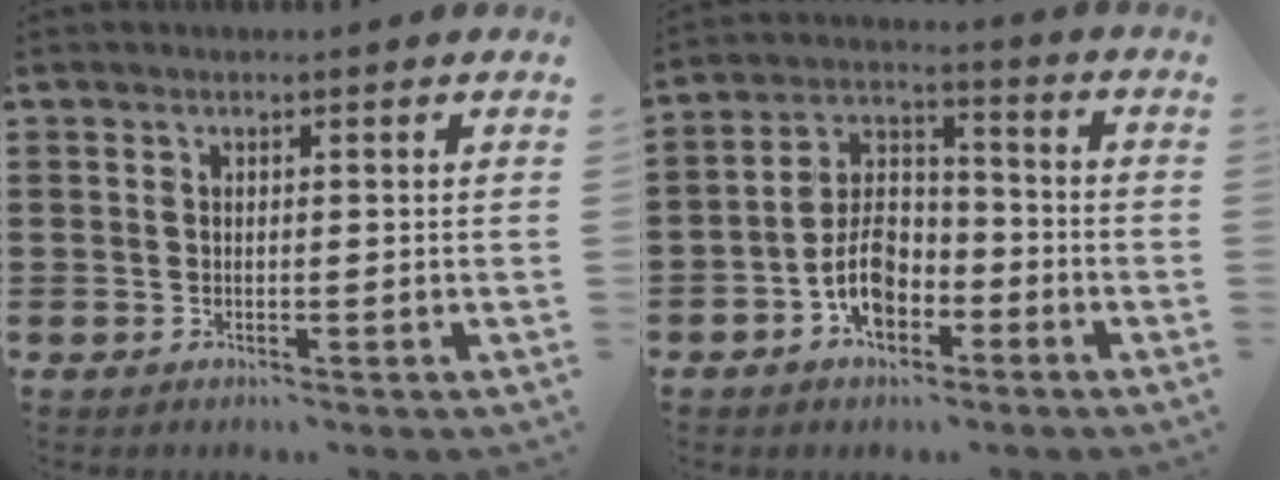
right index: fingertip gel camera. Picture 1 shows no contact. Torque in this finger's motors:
{"motor_torque": [2.14, 0.00, 0.97, 0.21]}